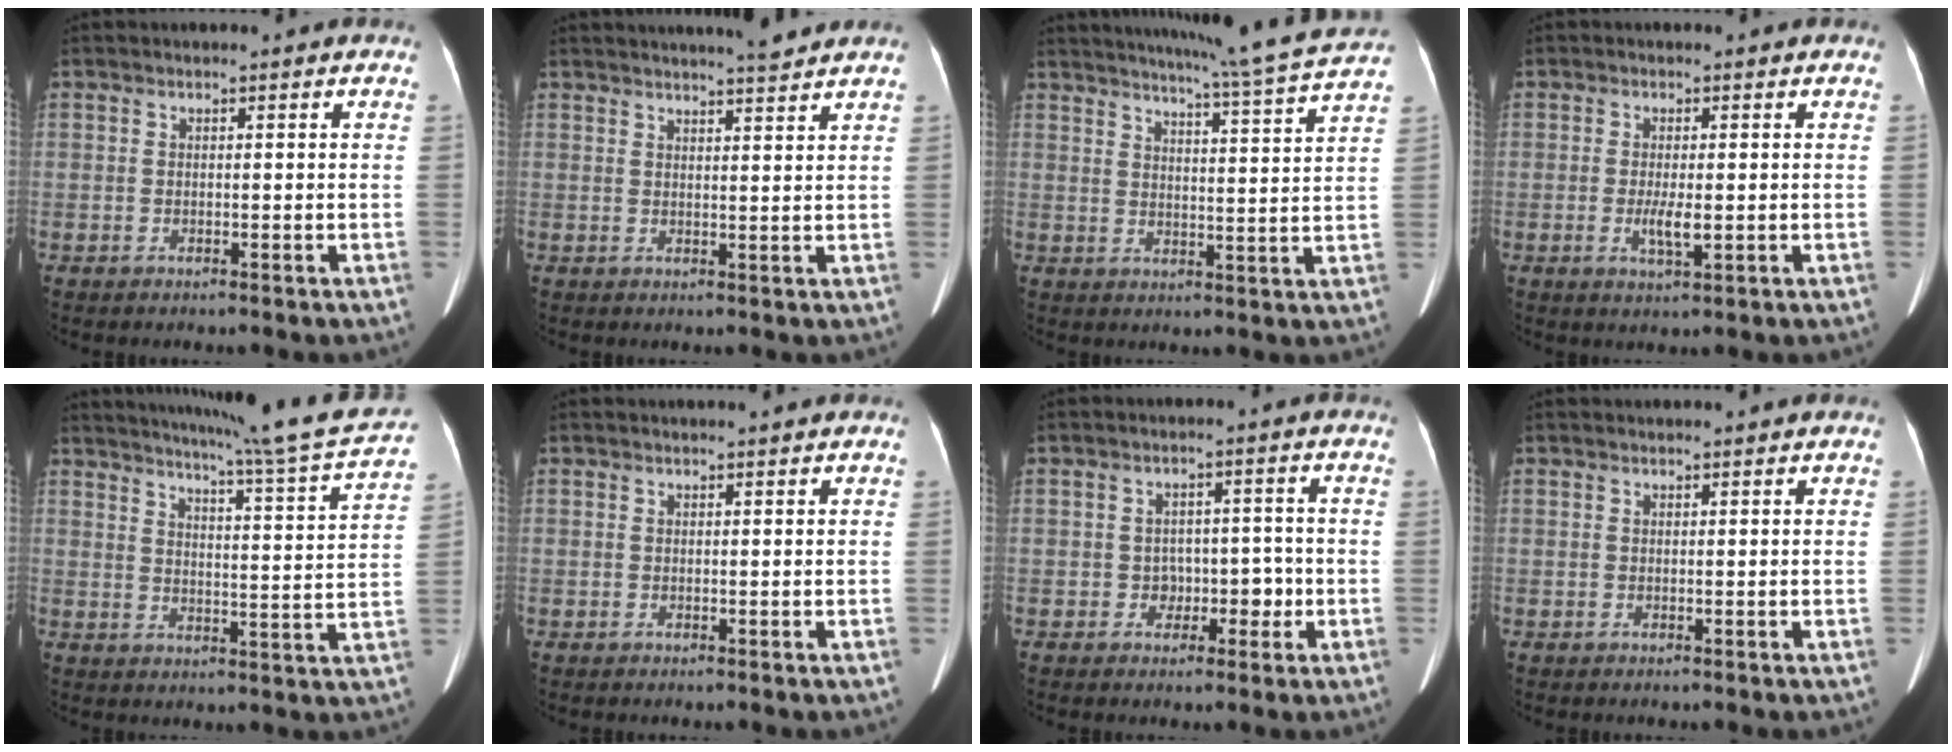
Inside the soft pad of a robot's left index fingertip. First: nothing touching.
{"total": 6.4, "force": [5.9, -0.4, 2.4], "torque": [-0.040, 0.002, 0.077]}
{"total": 15.5, "force": [14.0, -2.3, 6.2], "torque": [-0.105, -0.041, 0.175]}
{"total": 2.9, "force": [-0.5, 0.7, 2.8], "torque": [-0.056, -0.006, -0.007]}
{"total": 20.6, "force": [18.6, -1.5, 8.8], "torque": [-0.141, -0.056, 0.232]}
{"total": 1.9, "force": [1.7, -0.1, 0.8], "torque": [-0.009, 0.012, 0.025]}
{"total": 3.9, "force": [-1.2, 3.0, 2.2], "torque": [-0.024, 0.018, -0.013]}
{"total": 2.1, "force": [2.0, 0.0, 0.8], "torque": [-0.008, 0.022, 0.029]}